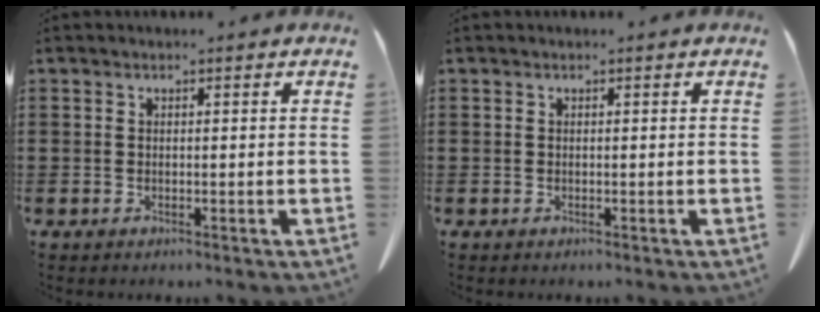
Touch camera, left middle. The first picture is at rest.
{"total": 0.0}